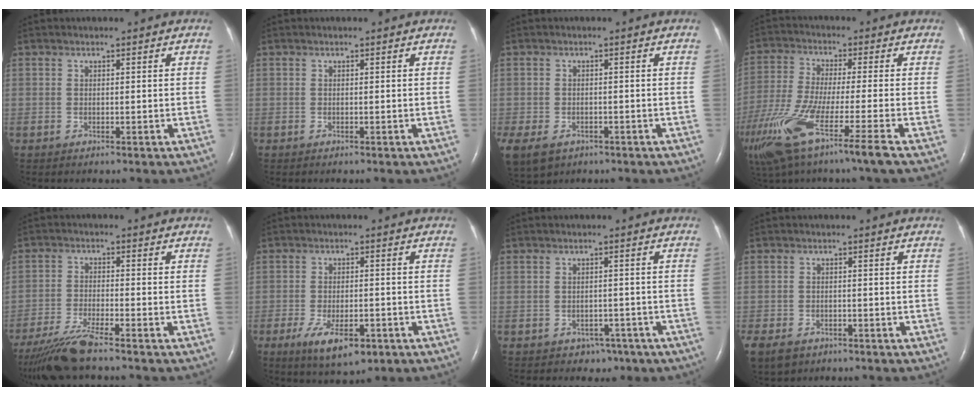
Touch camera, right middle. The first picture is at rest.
{"total": 0.0}
{"total": 12.9, "force": [-6.5, 9.3, 6.1], "torque": [-0.177, -0.017, -0.086]}
{"total": 14.3, "force": [-8.5, -0.5, 11.6], "torque": [-0.248, -0.052, -0.161]}
{"total": 7.6, "force": [-6.3, -0.3, 4.2], "torque": [-0.084, -0.029, -0.119]}
{"total": 8.0, "force": [-4.2, 3.0, 6.1], "torque": [-0.111, -0.013, -0.059]}
{"total": 4.2, "force": [-2.6, 3.2, 0.7], "torque": [-0.013, 0.016, -0.024]}
{"total": 7.5, "force": [-4.6, 5.0, 3.1], "torque": [-0.070, -0.008, -0.065]}